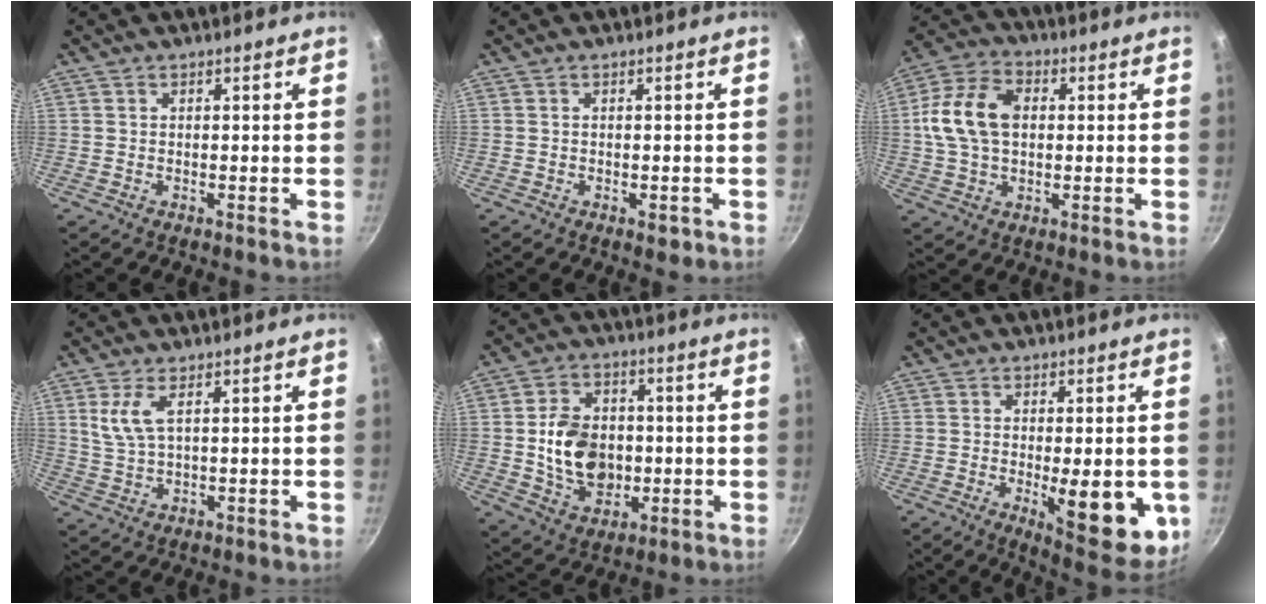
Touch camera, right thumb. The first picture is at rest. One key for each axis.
{"total": 1.5, "fx": -0.6, "fy": 0.9, "fz": 1.1, "tx": -0.014, "ty": 0.001, "tz": -0.005}
{"total": 13.2, "fx": 1.4, "fy": 9.0, "fz": 9.5, "tx": -0.167, "ty": 0.020, "tz": 0.014}
{"total": 5.5, "fx": 2.1, "fy": 2.2, "fz": 4.6, "tx": -0.097, "ty": -0.007, "tz": 0.046}
{"total": 13.2, "fx": -0.5, "fy": 10.0, "fz": 8.6, "tx": -0.119, "ty": 0.006, "tz": -0.001}
{"total": 14.1, "fx": -2.6, "fy": 5.0, "fz": 13.0, "tx": -0.139, "ty": -0.010, "tz": -0.024}